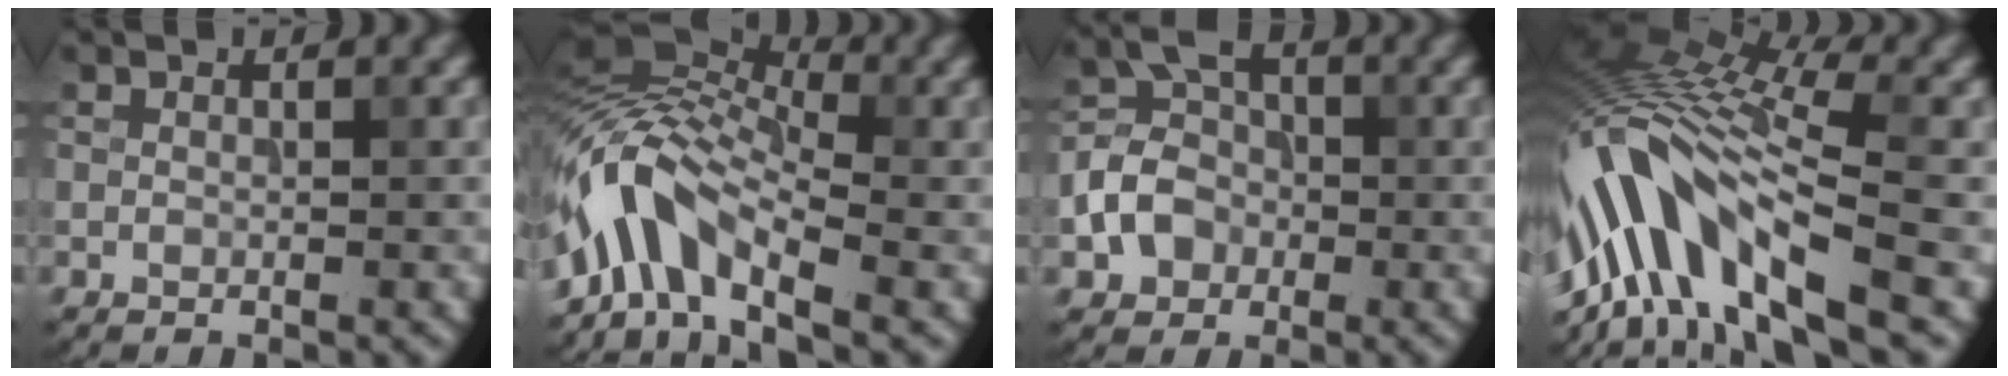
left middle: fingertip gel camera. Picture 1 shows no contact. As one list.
[{"total": 8.3, "force": [-3.3, 4.2, 6.4], "torque": [-0.113, 0.024, -0.082]}, {"total": 4.2, "force": [-1.5, 3.4, 2.1], "torque": [-0.036, 0.006, -0.034]}, {"total": 12.8, "force": [-3.6, 4.0, 11.6], "torque": [-0.223, 0.025, -0.062]}]